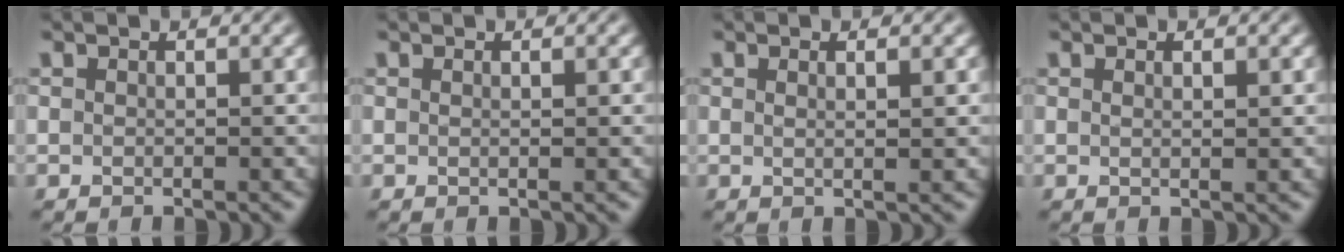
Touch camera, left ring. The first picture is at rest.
{"total": 0.8, "force": [0.2, 0.2, 0.8], "torque": [-0.007, 0.002, 0.000]}
{"total": 2.2, "force": [0.7, 0.7, 2.0], "torque": [-0.021, -0.003, 0.000]}
{"total": 1.2, "force": [0.4, 0.3, 1.1], "torque": [-0.014, 0.000, 0.004]}